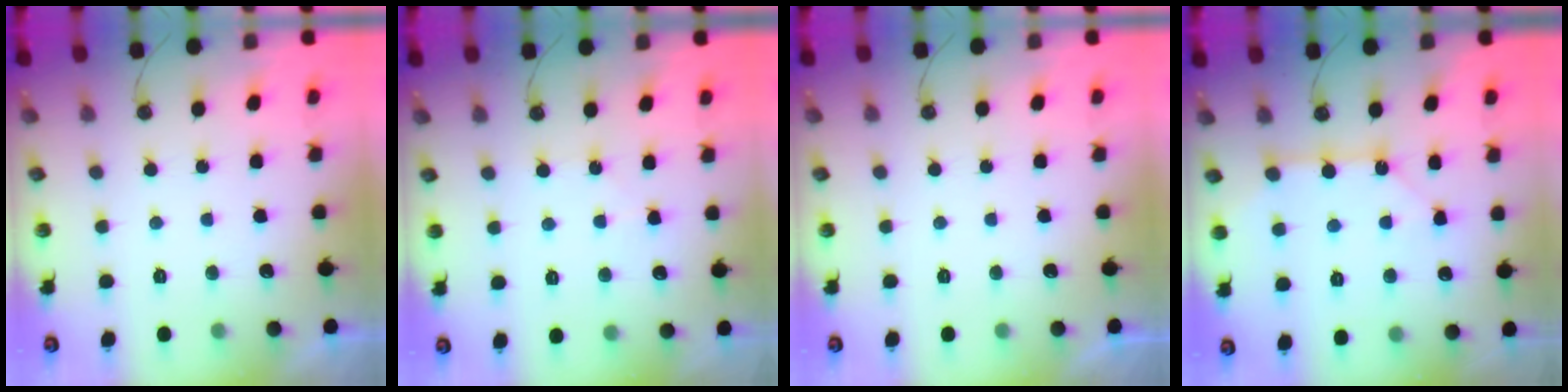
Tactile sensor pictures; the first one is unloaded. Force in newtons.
{"total": 5.0, "press": 4.9, "slide": 0.7}
{"total": 0.0}
{"total": 6.2, "press": 6.2, "slide": 0.6}